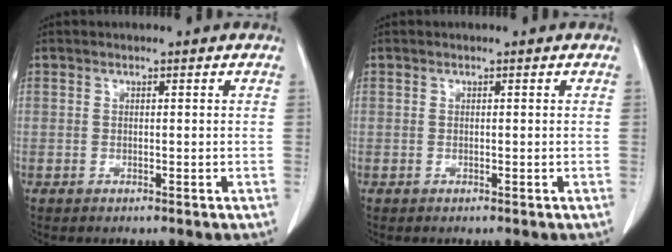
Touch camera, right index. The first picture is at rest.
{"total": 0.0}